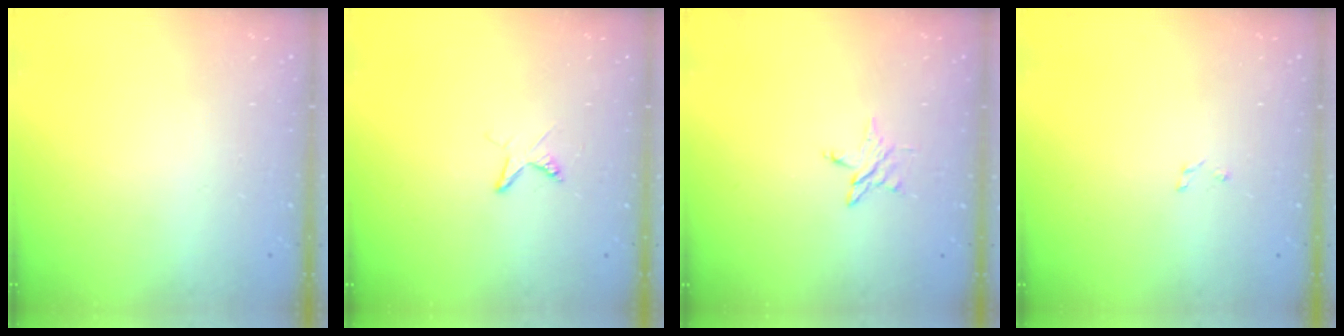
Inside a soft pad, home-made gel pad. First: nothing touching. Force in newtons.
{"total": 3.8, "press": 3.8, "slide": 0.4}
{"total": 3.9, "press": 3.9, "slide": 0.3}
{"total": 1.5, "press": 1.5, "slide": 0.2}